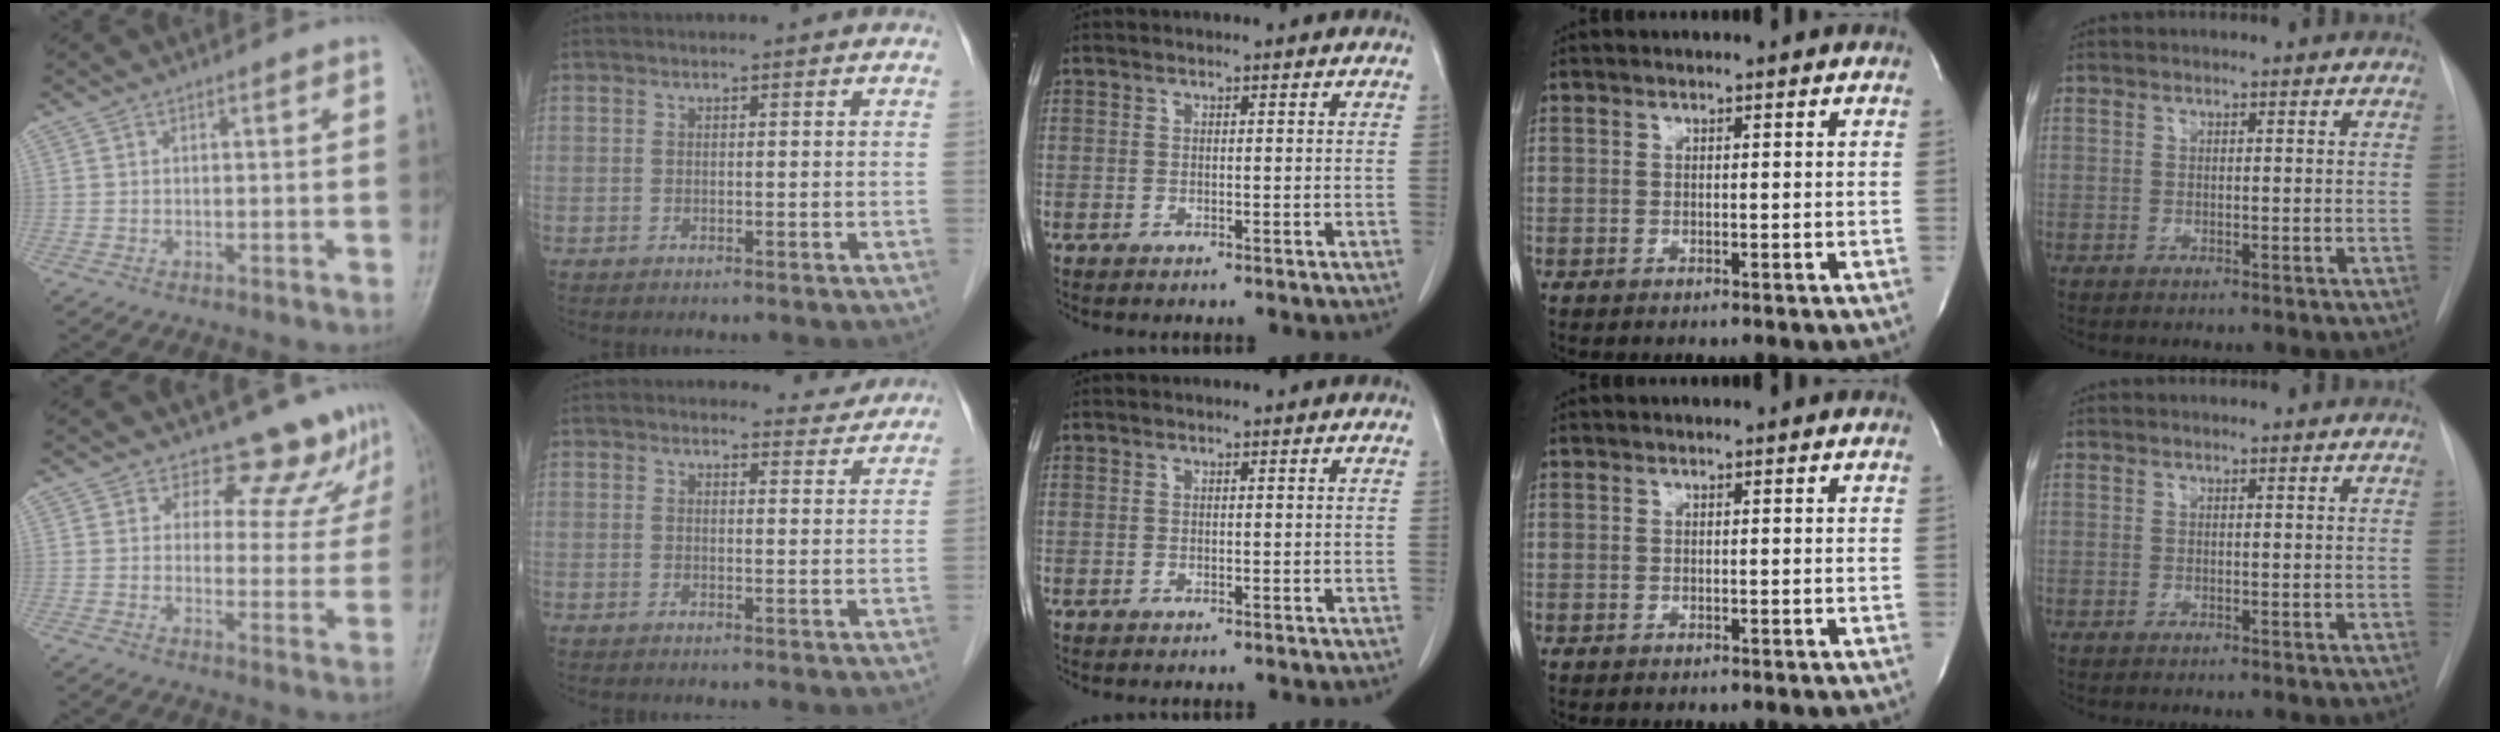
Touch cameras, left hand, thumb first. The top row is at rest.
{"thumb": {"total": 9.6, "force": [8.4, 4.3, 1.6], "torque": [0.021, -0.056, 0.091]}, "index": {"total": 3.0, "force": [2.9, 0.6, -0.6], "torque": [0.004, -0.011, 0.028]}}